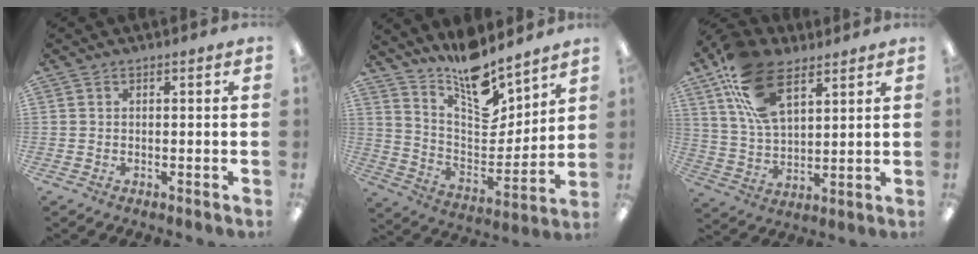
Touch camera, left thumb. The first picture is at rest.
{"total": 14.8, "force": [12.6, 5.0, 6.1], "torque": [-0.101, -0.105, 0.223]}
{"total": 17.0, "force": [9.3, 8.9, 11.1], "torque": [-0.231, -0.019, 0.172]}